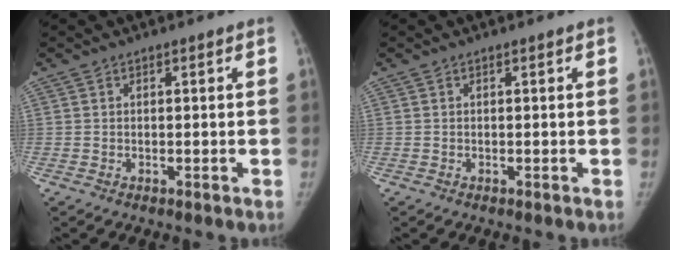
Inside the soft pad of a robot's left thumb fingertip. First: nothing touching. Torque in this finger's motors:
{"motor_torque": [-0.01, 0.01, 0.14, -0.14, 0.00]}